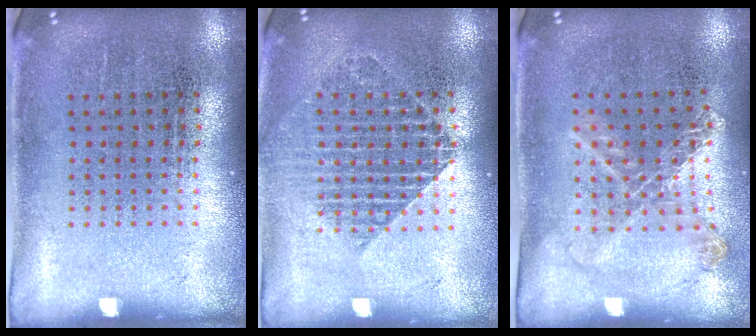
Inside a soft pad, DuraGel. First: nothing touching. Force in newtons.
{"total": 1.6, "press": 1.4, "slide": 0.7}
{"total": 1.2, "press": 1.1, "slide": 0.2}